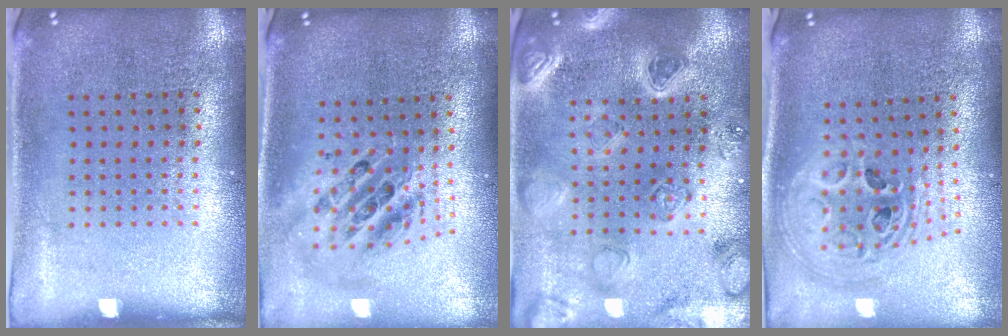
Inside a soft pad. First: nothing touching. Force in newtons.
{"total": 2.2, "press": 1.7, "slide": 1.4}
{"total": 2.3, "press": 2.3, "slide": 0.2}
{"total": 2.5, "press": 1.9, "slide": 1.6}